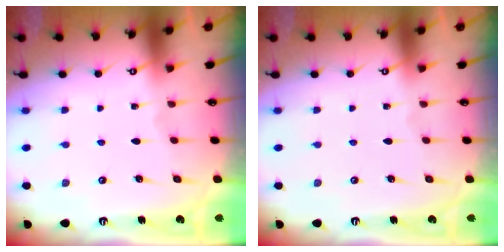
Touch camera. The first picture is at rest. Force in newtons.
{"total": 0.0}